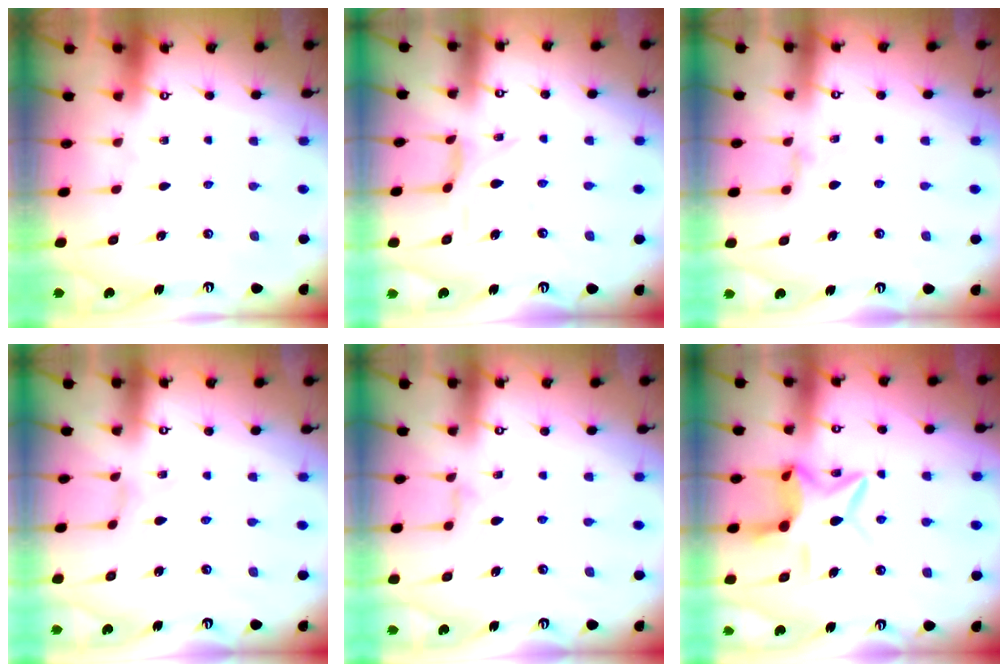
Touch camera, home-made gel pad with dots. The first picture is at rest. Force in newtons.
{"total": 2.8, "press": 2.7, "slide": 0.6}
{"total": 2.4, "press": 2.3, "slide": 0.4}
{"total": 0.0}
{"total": 1.0, "press": 1.0, "slide": 0.3}
{"total": 9.6, "press": 9.5, "slide": 0.9}